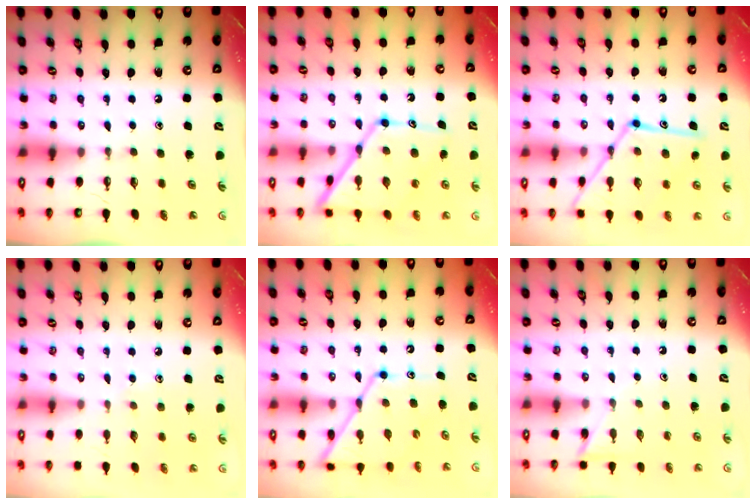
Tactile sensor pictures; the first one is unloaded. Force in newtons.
{"total": 16.2, "press": 16.2, "slide": 1.4}
{"total": 16.8, "press": 16.7, "slide": 1.3}
{"total": 4.8, "press": 4.8, "slide": 0.6}
{"total": 13.4, "press": 13.4, "slide": 0.9}
{"total": 6.5, "press": 6.4, "slide": 0.4}